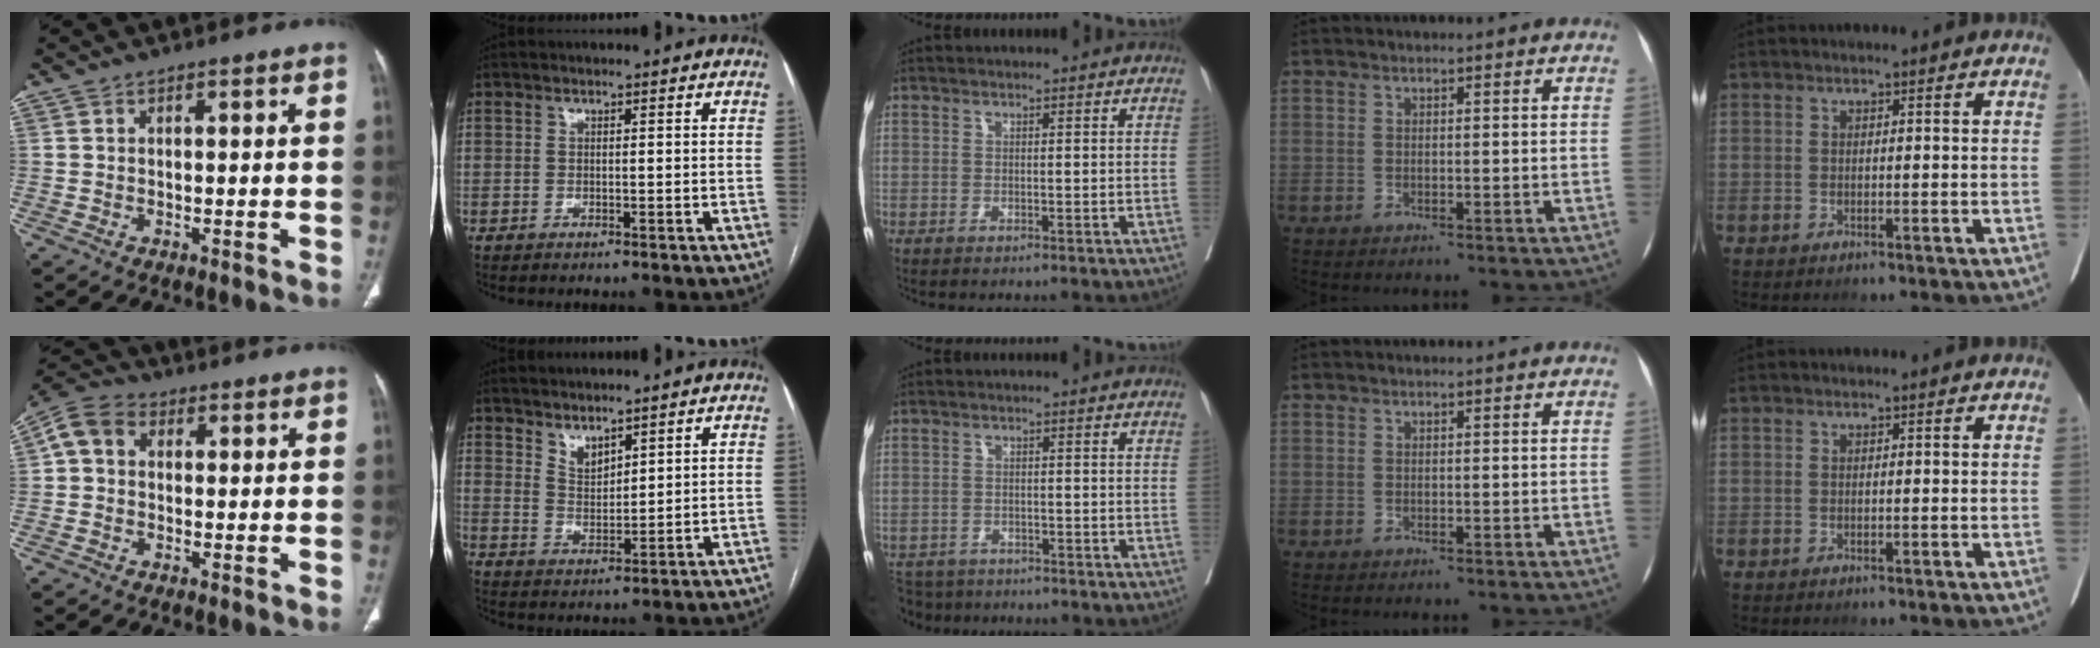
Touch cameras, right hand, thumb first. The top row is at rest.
{"thumb": {"total": 6.3, "force": [0.9, 5.0, 3.7], "torque": [-0.067, 0.022, 0.006]}, "index": {"total": 3.6, "force": [3.0, 1.4, 1.5], "torque": [-0.029, -0.005, 0.066]}, "middle": {"total": 4.7, "force": [-4.2, 2.1, 0.0], "torque": [0.006, -0.006, -0.070]}}